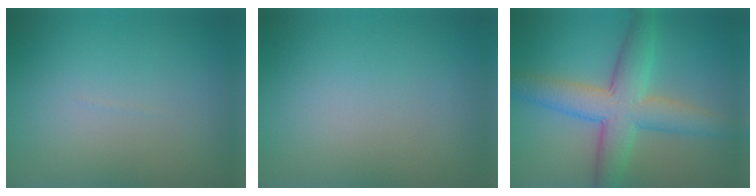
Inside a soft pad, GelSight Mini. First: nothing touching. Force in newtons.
{"total": 0.0}
{"total": 6.9, "press": 6.9, "slide": 0.2}